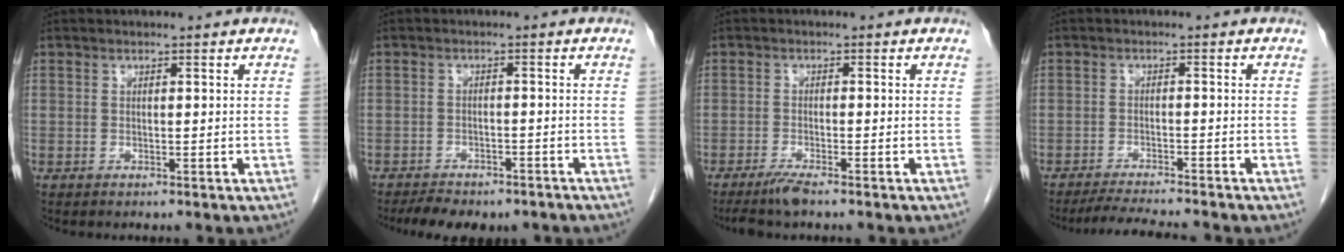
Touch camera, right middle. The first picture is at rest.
{"total": 8.4, "force": [-6.9, 3.1, 3.5], "torque": [-0.050, 0.003, -0.091]}
{"total": 3.1, "force": [-2.5, 0.0, 1.8], "torque": [-0.040, -0.007, -0.050]}
{"total": 7.2, "force": [-6.7, -0.1, 2.7], "torque": [-0.041, -0.014, -0.108]}